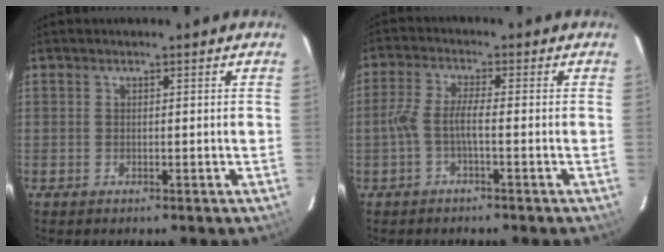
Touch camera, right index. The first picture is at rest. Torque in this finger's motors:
{"motor_torque": [0.90, -0.33, 0.50, 0.10]}